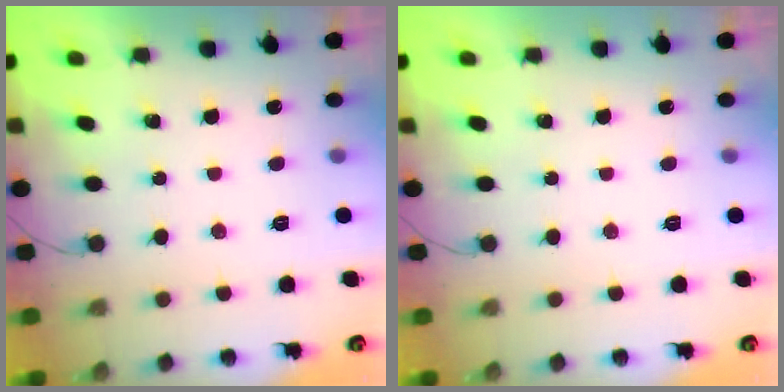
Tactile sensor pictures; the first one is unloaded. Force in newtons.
{"total": 0.0}